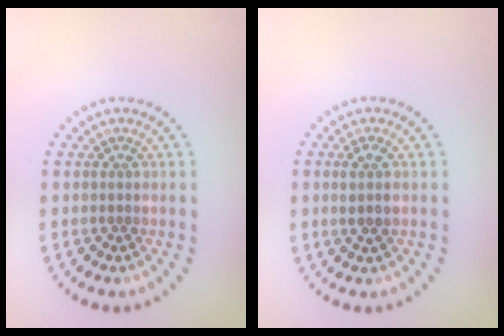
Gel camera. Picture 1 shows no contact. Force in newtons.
{"total": 1.7, "press": 1.6, "slide": 0.7}